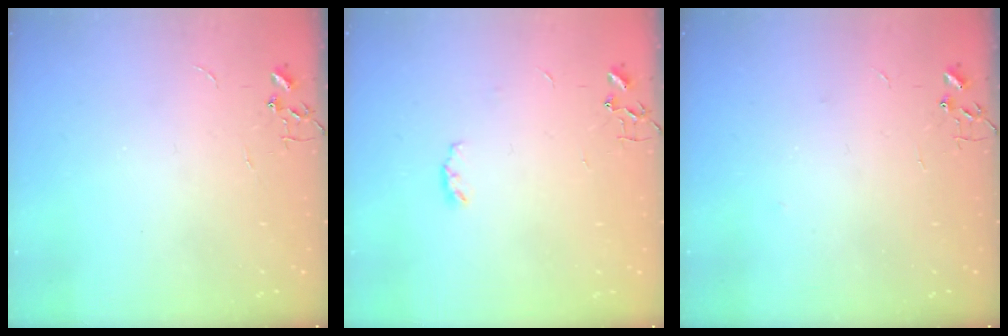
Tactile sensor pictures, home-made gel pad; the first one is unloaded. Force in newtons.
{"total": 3.9, "press": 3.9, "slide": 0.5}
{"total": 2.5, "press": 2.1, "slide": 1.4}